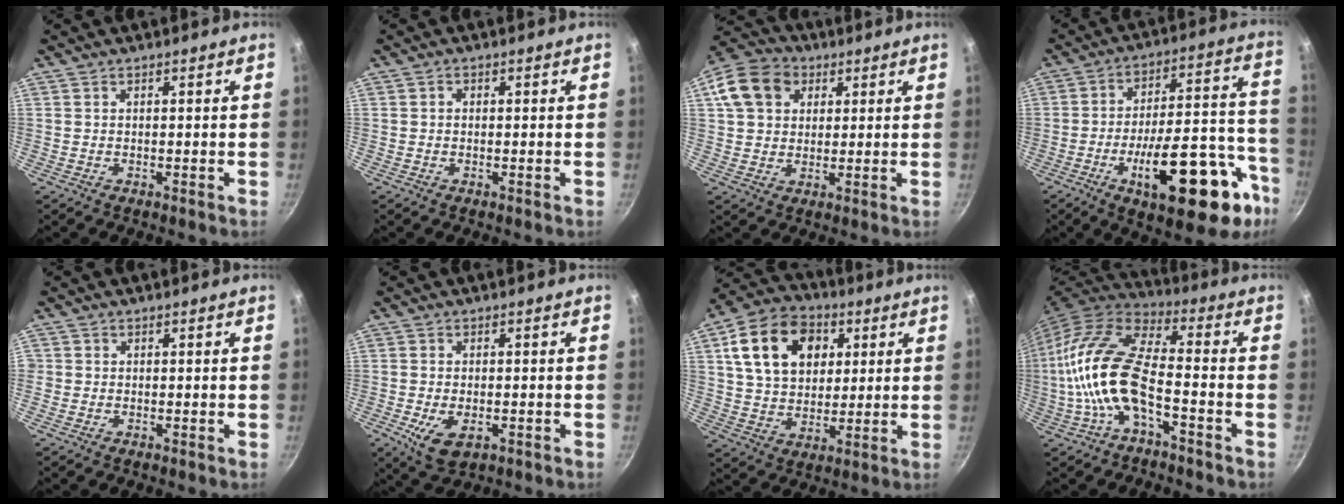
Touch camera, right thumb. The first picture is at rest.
{"total": 0.8, "force": [0.0, 0.7, 0.3], "torque": [-0.005, 0.004, -0.001]}
{"total": 12.0, "force": [3.9, 9.5, 6.1], "torque": [-0.093, 0.016, 0.055]}
{"total": 24.9, "force": [-11.3, 9.9, 19.8], "torque": [-0.243, 0.062, -0.158]}
{"total": 1.0, "force": [-0.1, 1.0, 0.1], "torque": [0.003, 0.003, -0.005]}
{"total": 6.6, "force": [-2.1, 3.7, 5.0], "torque": [-0.085, -0.008, -0.029]}
{"total": 17.8, "force": [5.5, 13.0, 10.9], "torque": [-0.164, 0.003, 0.087]}
{"total": 16.2, "force": [-4.0, 6.9, 14.1], "torque": [-0.280, 0.036, -0.090]}